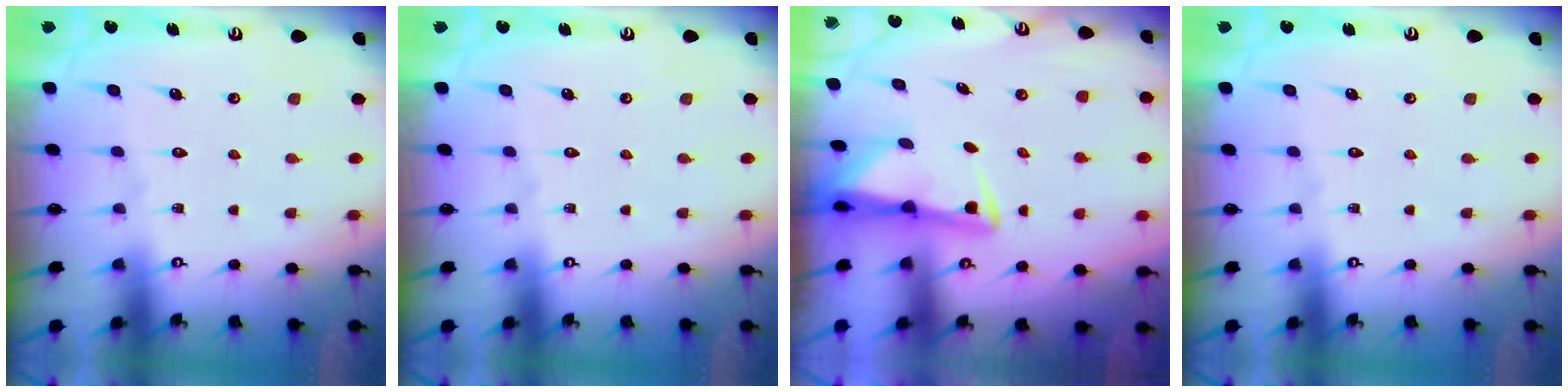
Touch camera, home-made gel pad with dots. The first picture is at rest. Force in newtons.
{"total": 0.0}
{"total": 2.9, "press": 2.8, "slide": 0.4}
{"total": 0.0}